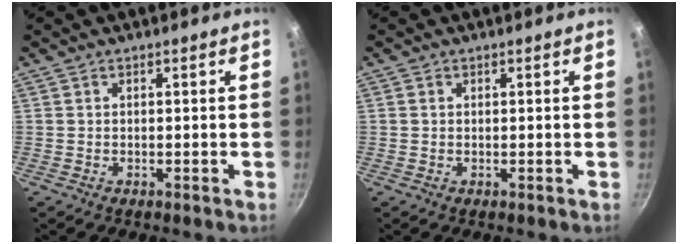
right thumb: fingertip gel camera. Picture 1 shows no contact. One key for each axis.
{"total": 0.7, "fx": 0.1, "fy": 0.6, "fz": 0.3, "tx": -0.005, "ty": 0.004, "tz": 0.002}